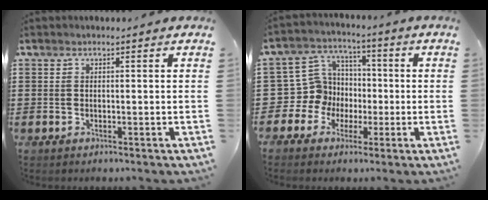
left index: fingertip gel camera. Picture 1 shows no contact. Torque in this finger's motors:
{"motor_torque": [-0.21, 0.68, 0.06, 0.00]}